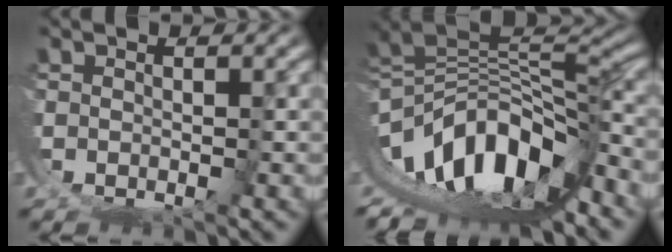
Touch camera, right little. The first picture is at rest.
{"total": 18.0, "force": [-4.0, 11.5, 13.3], "torque": [-0.209, -0.028, -0.051]}